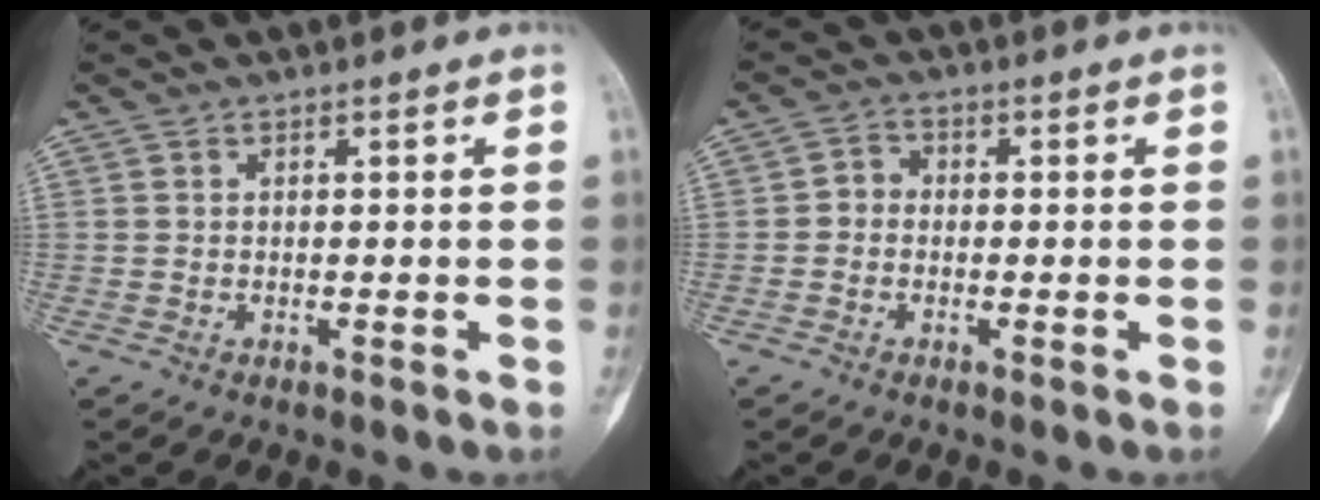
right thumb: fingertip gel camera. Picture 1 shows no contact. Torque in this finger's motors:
{"motor_torque": [-0.14, 0.39, 0.20, -0.24, 0.04]}